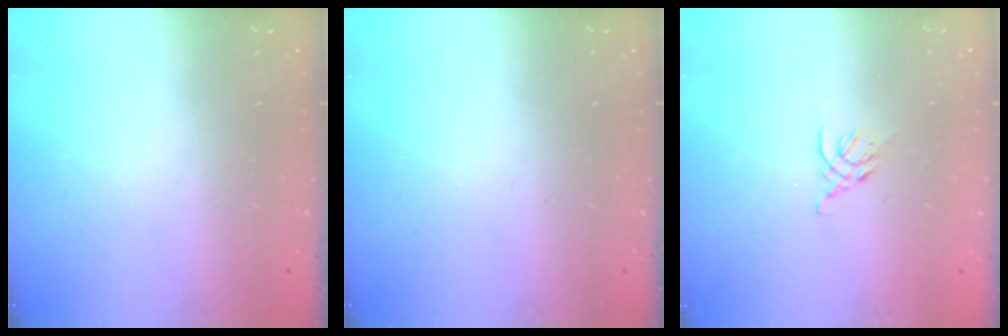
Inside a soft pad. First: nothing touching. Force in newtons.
{"total": 0.0}
{"total": 2.3, "press": 2.2, "slide": 0.6}